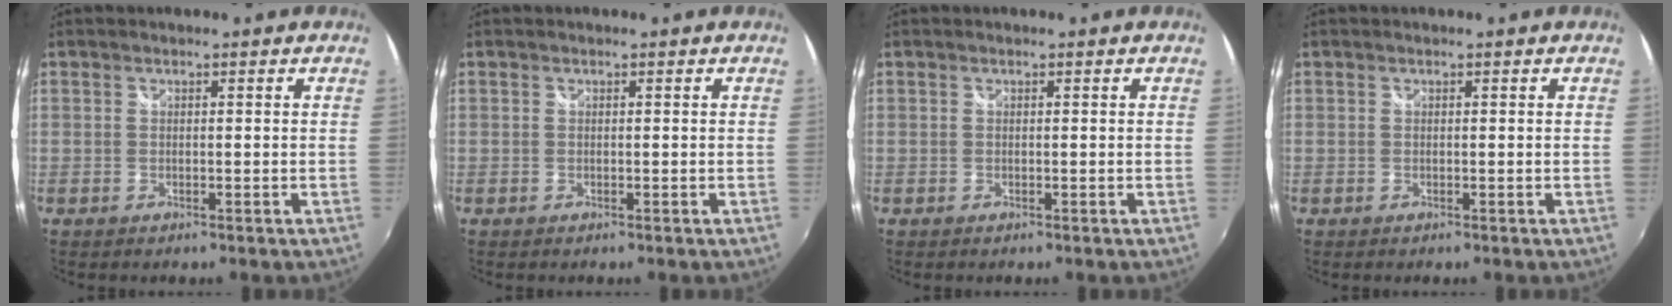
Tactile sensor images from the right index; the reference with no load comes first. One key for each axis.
{"total": 0.0}
{"total": 0.0}
{"total": 0.0}